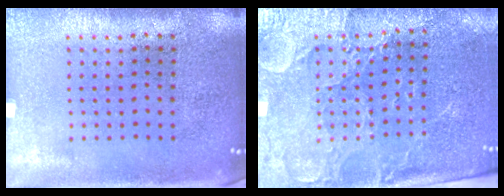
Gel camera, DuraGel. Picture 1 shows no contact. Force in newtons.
{"total": 3.5, "press": 3.3, "slide": 1.1}